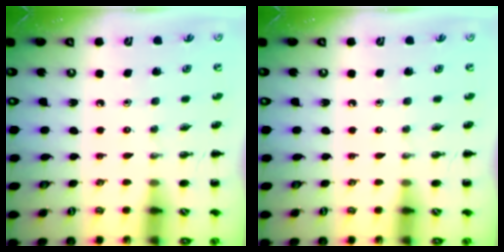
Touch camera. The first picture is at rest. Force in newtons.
{"total": 0.0}